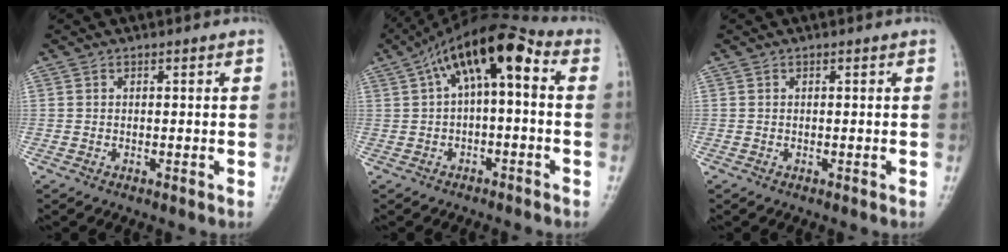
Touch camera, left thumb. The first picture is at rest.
{"total": 11.6, "force": [2.0, 4.7, 10.4], "torque": [-0.157, 0.046, 0.023]}
{"total": 0.0}